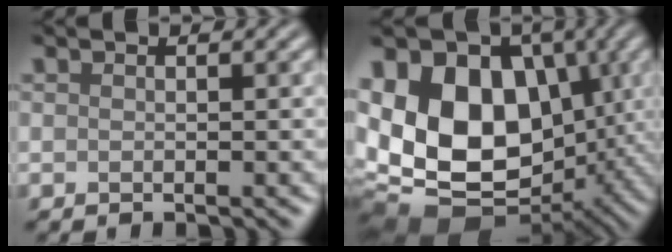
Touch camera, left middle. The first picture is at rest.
{"total": 21.0, "force": [0.2, 16.2, 13.4], "torque": [-0.246, 0.011, 0.002]}